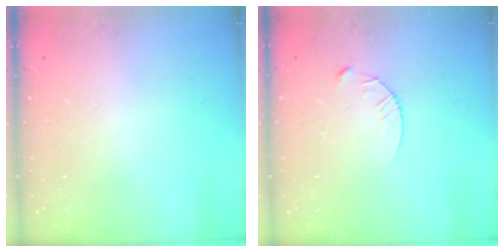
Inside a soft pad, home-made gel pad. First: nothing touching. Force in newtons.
{"total": 4.7, "press": 4.7, "slide": 0.6}